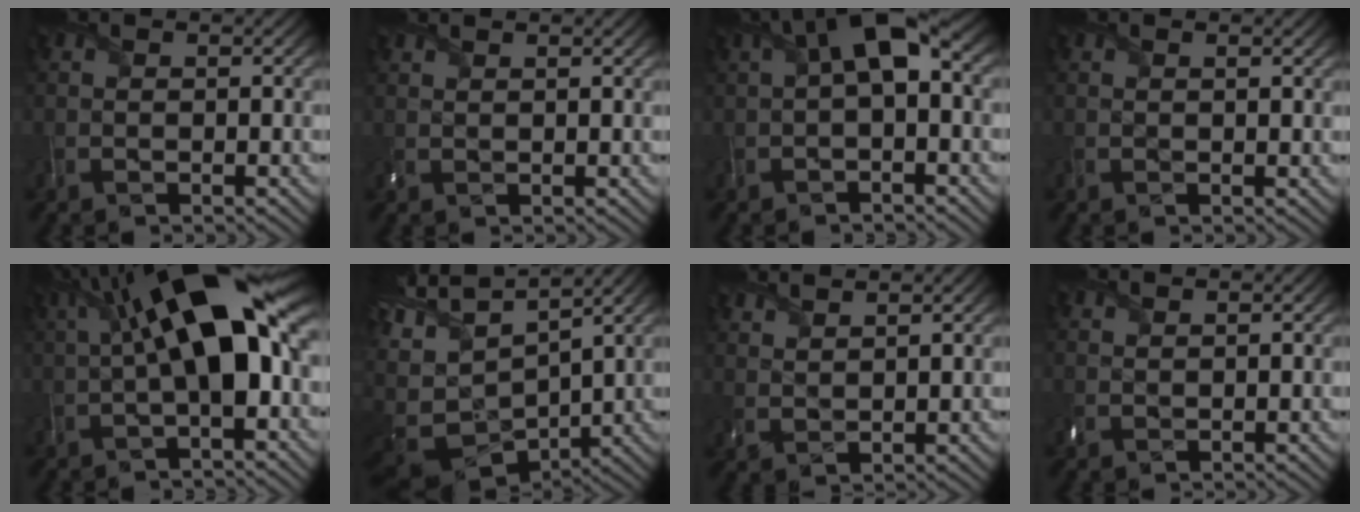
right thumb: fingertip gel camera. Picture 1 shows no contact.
{"total": 1.0, "force": [1.0, -0.1, 0.3], "torque": [-0.016, 0.002, 0.022]}
{"total": 7.4, "force": [1.7, 3.0, 6.5], "torque": [-0.114, 0.018, 0.021]}
{"total": 0.7, "force": [0.3, -0.1, 0.6], "torque": [-0.013, 0.000, 0.007]}
{"total": 14.0, "force": [2.7, 5.5, 12.5], "torque": [-0.211, 0.021, 0.040]}
{"total": 11.9, "force": [1.7, 6.9, 9.5], "torque": [-0.210, -0.007, 0.072]}
{"total": 4.5, "force": [4.0, 0.7, 2.0], "torque": [-0.046, -0.002, 0.076]}
{"total": 1.6, "force": [1.5, 0.1, 0.6], "torque": [-0.022, 0.003, 0.035]}